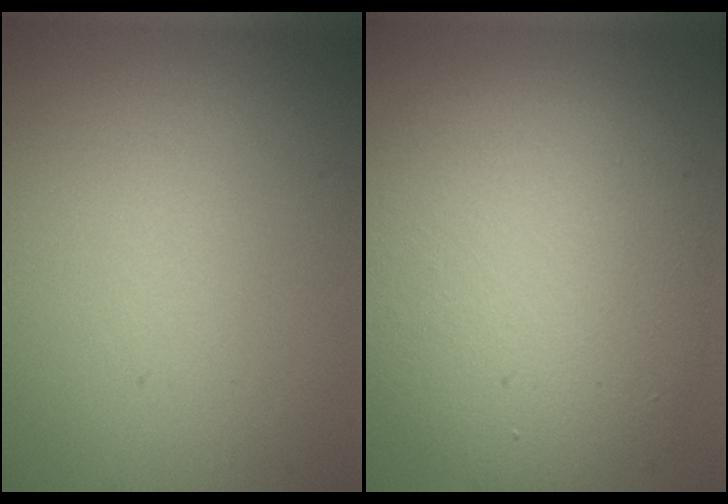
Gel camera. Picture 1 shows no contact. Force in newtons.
{"total": 9.5, "press": 9.4, "slide": 0.6}